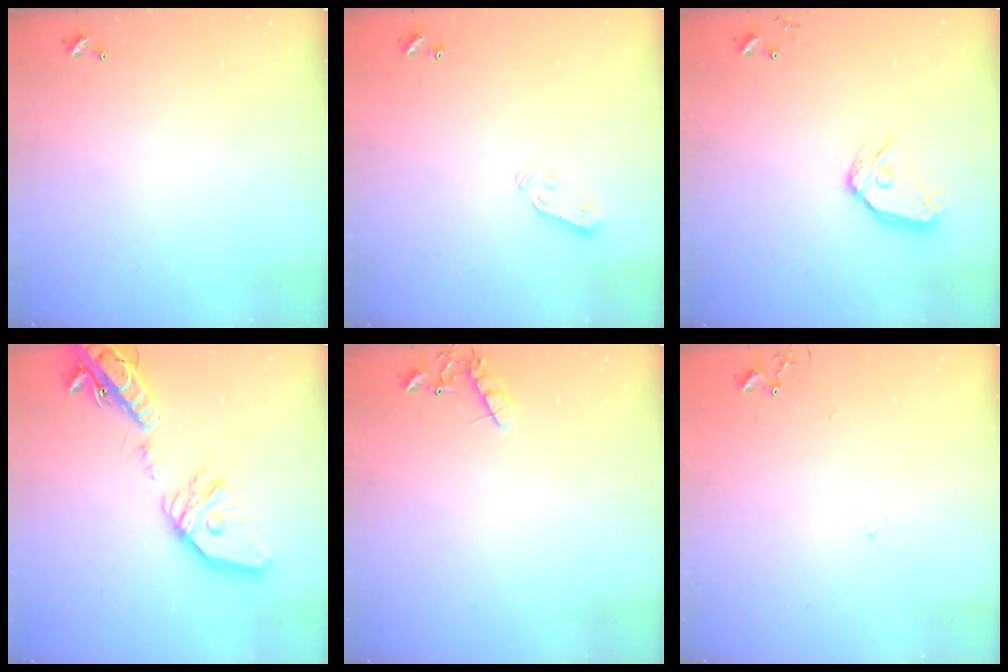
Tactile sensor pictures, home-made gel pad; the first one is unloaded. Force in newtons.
{"total": 3.5, "press": 3.5, "slide": 0.4}
{"total": 11.3, "press": 11.2, "slide": 1.4}
{"total": 23.6, "press": 23.3, "slide": 3.8}
{"total": 8.1, "press": 8.1, "slide": 0.3}
{"total": 6.5, "press": 6.5, "slide": 0.7}